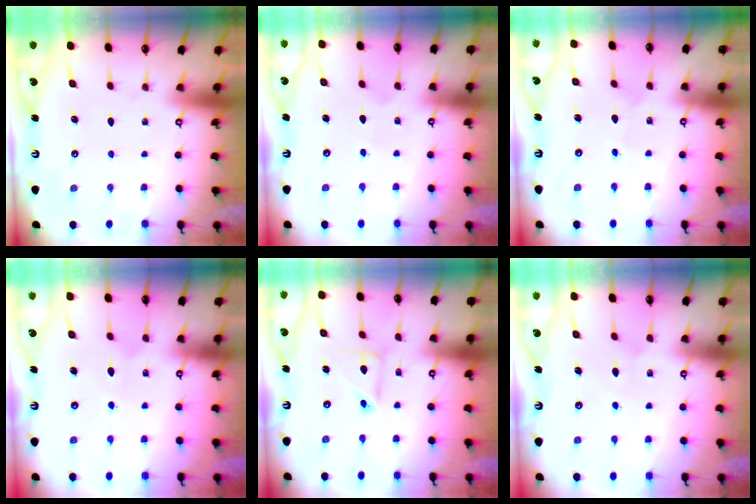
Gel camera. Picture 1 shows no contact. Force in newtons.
{"total": 2.8, "press": 2.7, "slide": 0.3}
{"total": 1.5, "press": 1.4, "slide": 0.1}
{"total": 4.9, "press": 4.9, "slide": 0.6}
{"total": 5.0, "press": 5.0, "slide": 0.4}
{"total": 4.2, "press": 4.2, "slide": 0.5}